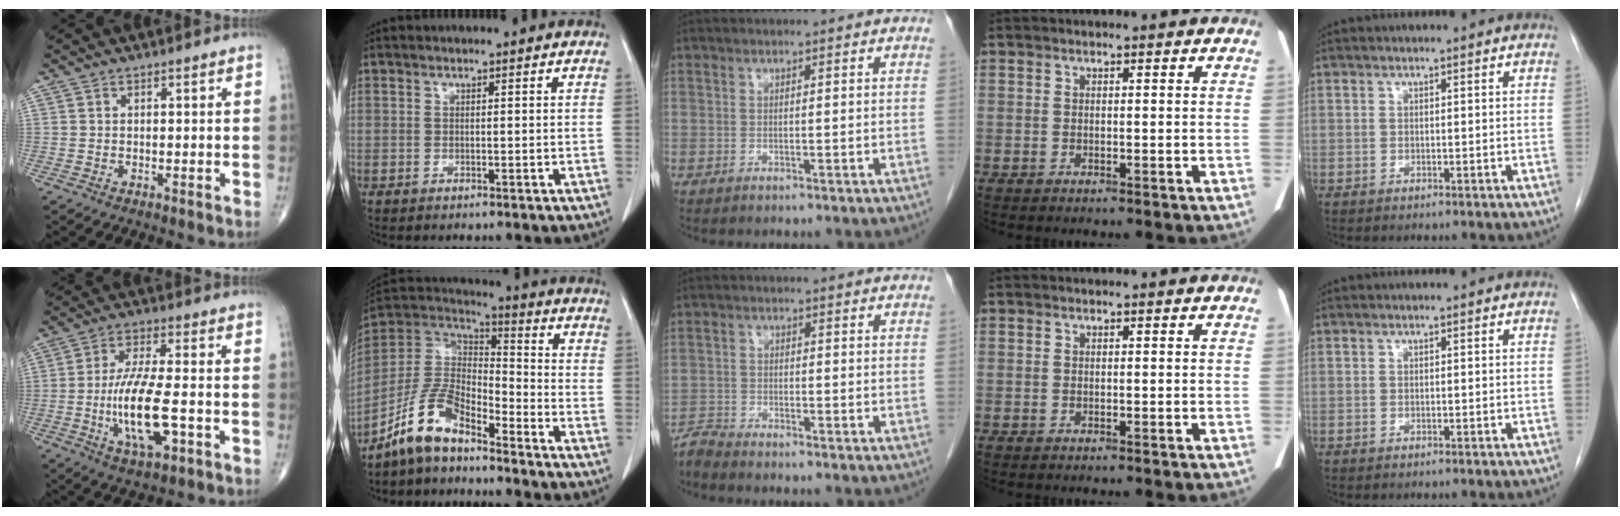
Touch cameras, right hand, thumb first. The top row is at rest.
{"thumb": {"total": 13.0, "force": [-3.1, 4.0, 11.9], "torque": [-0.228, 0.005, -0.053]}, "index": {"total": 10.5, "force": [-7.9, 3.8, 5.8], "torque": [-0.135, 0.021, -0.157]}, "middle": {"total": 2.5, "force": [-2.4, -0.5, -0.1], "torque": [0.007, -0.013, -0.049]}}